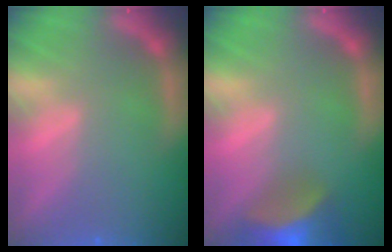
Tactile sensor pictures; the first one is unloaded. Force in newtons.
{"total": 8.0}